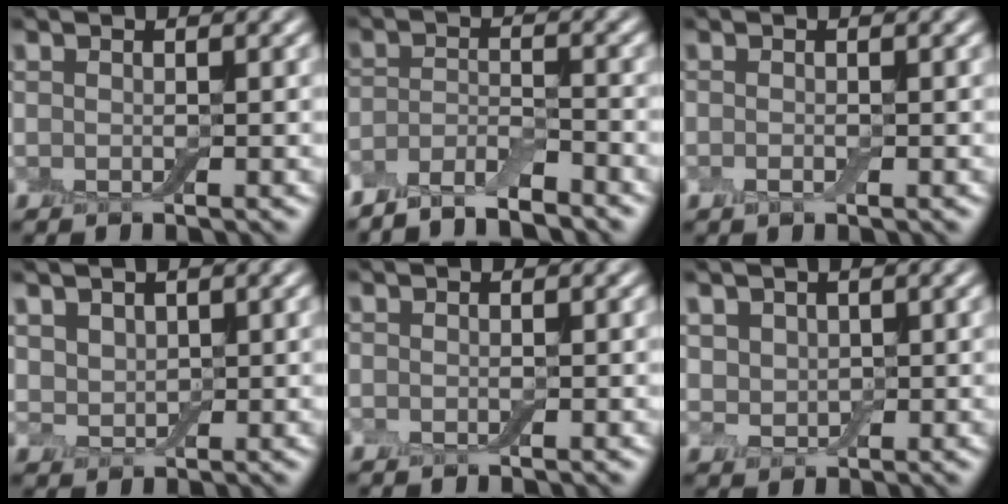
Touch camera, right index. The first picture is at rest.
{"total": 4.2, "force": [-3.7, 0.9, 1.7], "torque": [-0.037, -0.001, -0.072]}
{"total": 0.6, "force": [-0.1, 0.3, 0.5], "torque": [-0.011, 0.002, -0.004]}
{"total": 2.0, "force": [1.2, 1.5, 0.6], "torque": [-0.015, 0.003, 0.020]}
{"total": 0.0}
{"total": 2.4, "force": [1.2, 2.0, 0.8], "torque": [-0.021, 0.005, 0.017]}